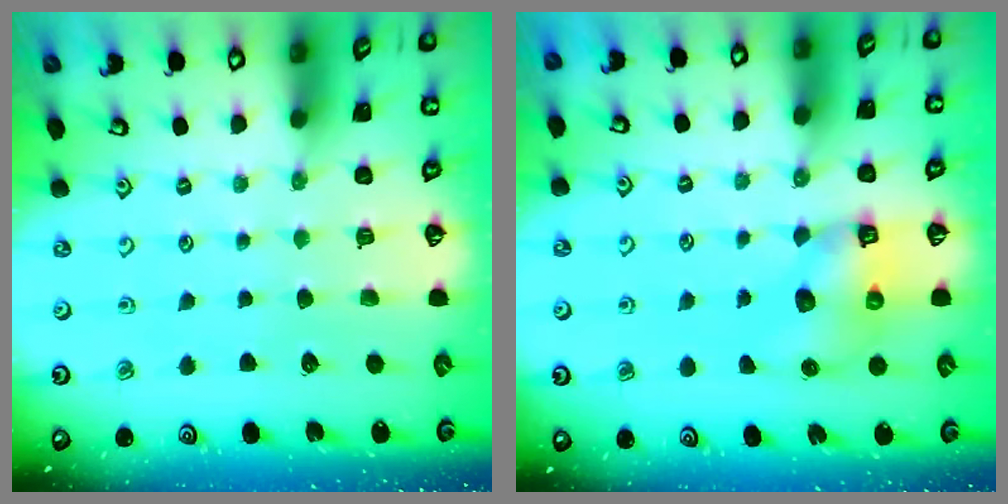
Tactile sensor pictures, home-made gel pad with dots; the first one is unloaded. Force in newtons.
{"total": 6.6, "press": 6.6, "slide": 0.6}